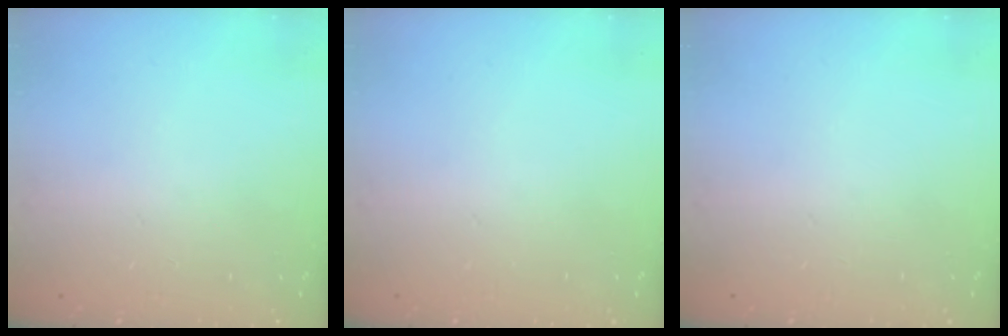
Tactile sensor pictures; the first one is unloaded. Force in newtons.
{"total": 0.0}
{"total": 0.0}